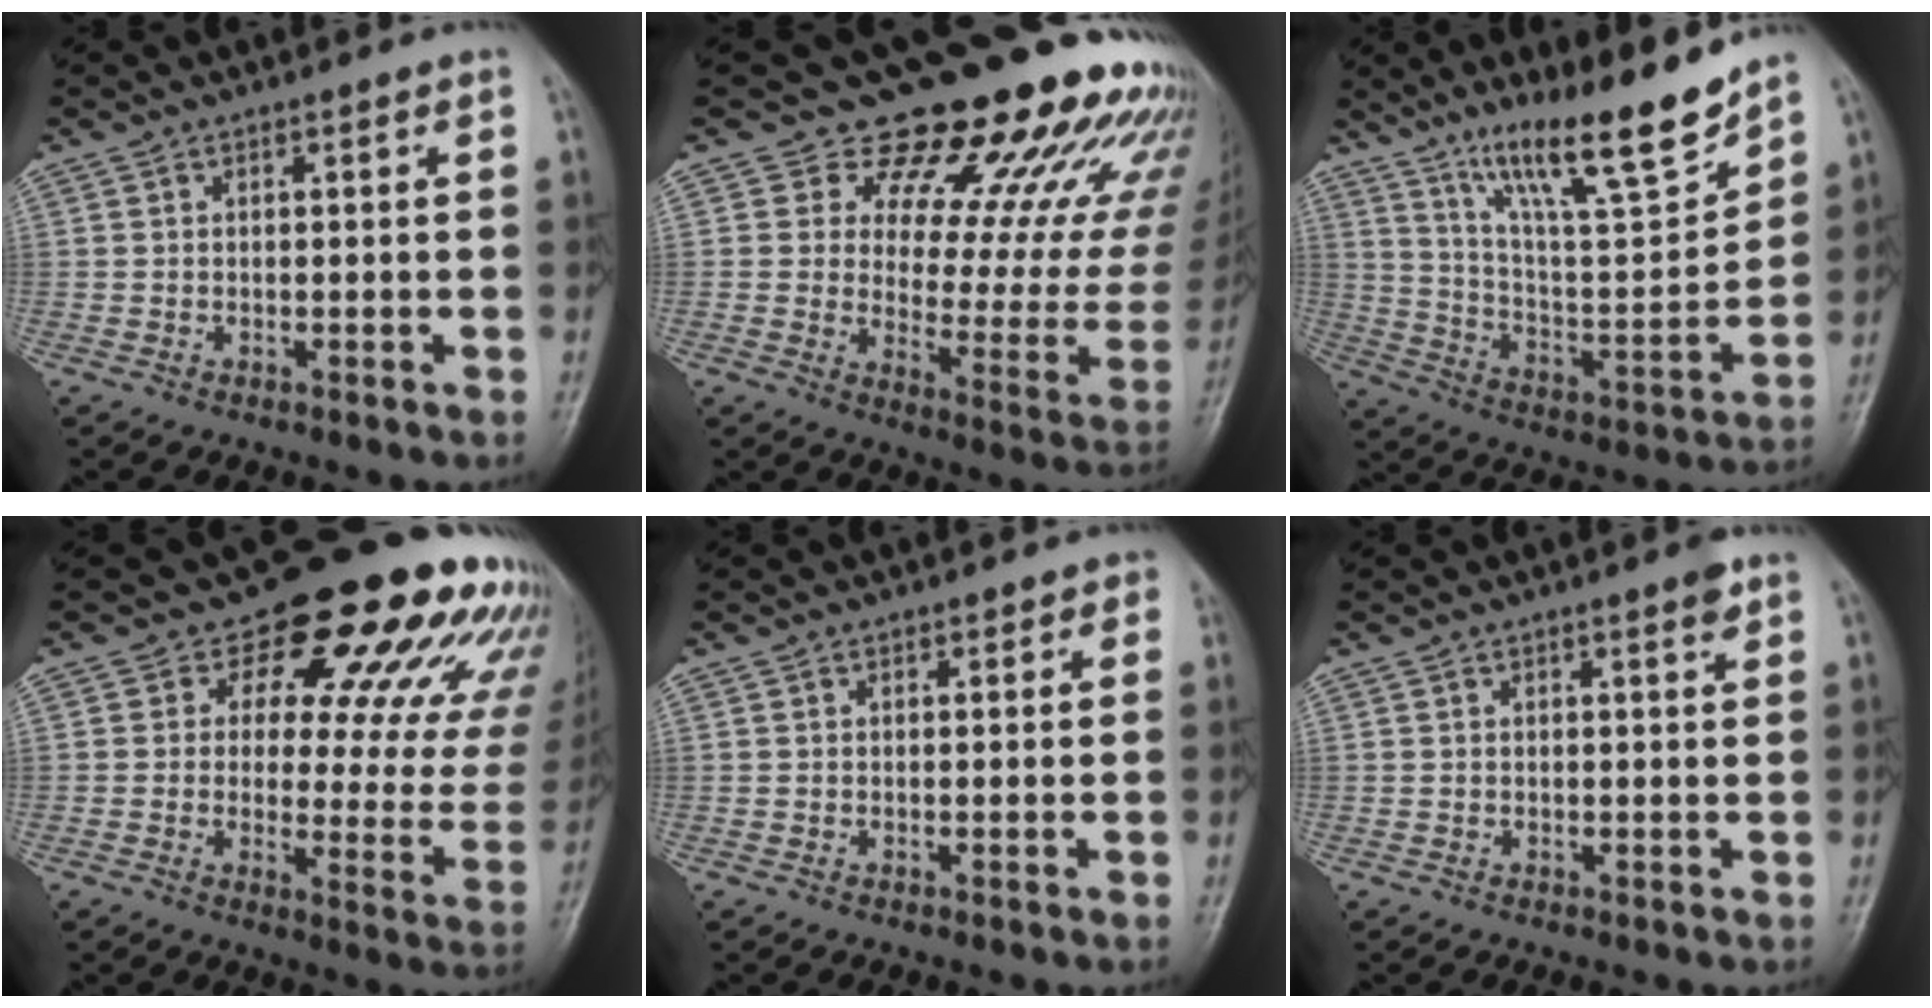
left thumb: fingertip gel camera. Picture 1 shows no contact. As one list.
[{"total": 24.0, "force": [18.4, 9.9, 11.9], "torque": [-0.101, -0.114, 0.230]}, {"total": 17.9, "force": [13.5, 2.7, 11.5], "torque": [-0.157, -0.085, 0.238]}, {"total": 21.3, "force": [13.2, 9.8, 13.4], "torque": [-0.116, -0.060, 0.149]}, {"total": 1.2, "force": [0.6, 0.9, 0.6], "torque": [0.016, 0.000, 0.002]}, {"total": 1.8, "force": [1.1, 0.3, 1.4], "torque": [-0.013, -0.005, 0.014]}]